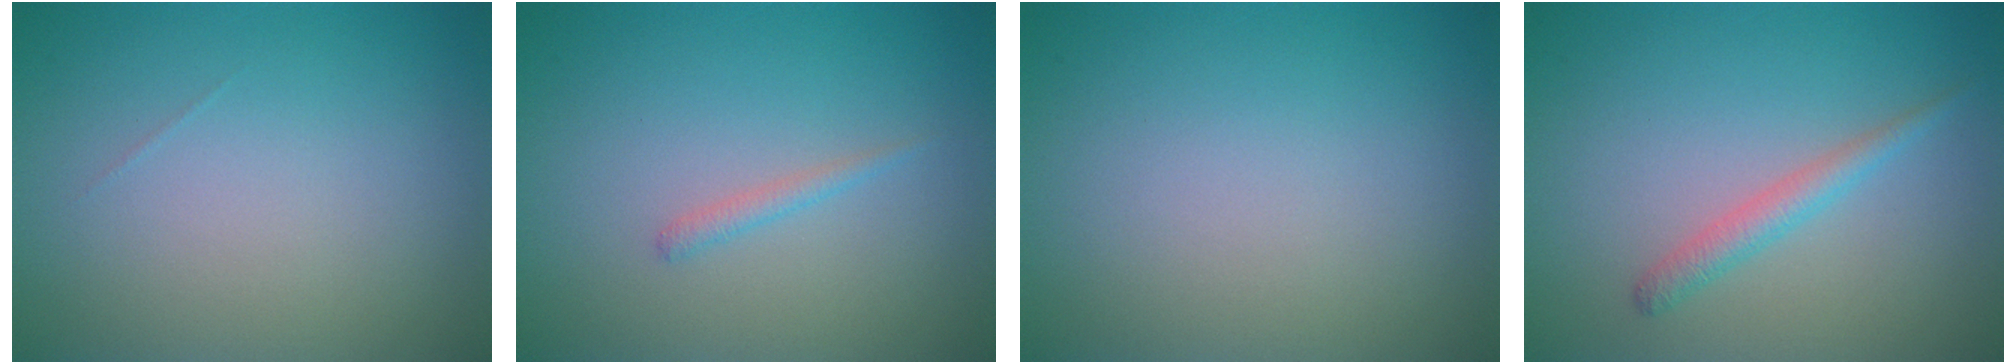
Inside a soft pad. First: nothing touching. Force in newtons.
{"total": 0.8, "press": 0.8, "slide": 0.1}
{"total": 0.0}
{"total": 1.7, "press": 1.7, "slide": 0.1}